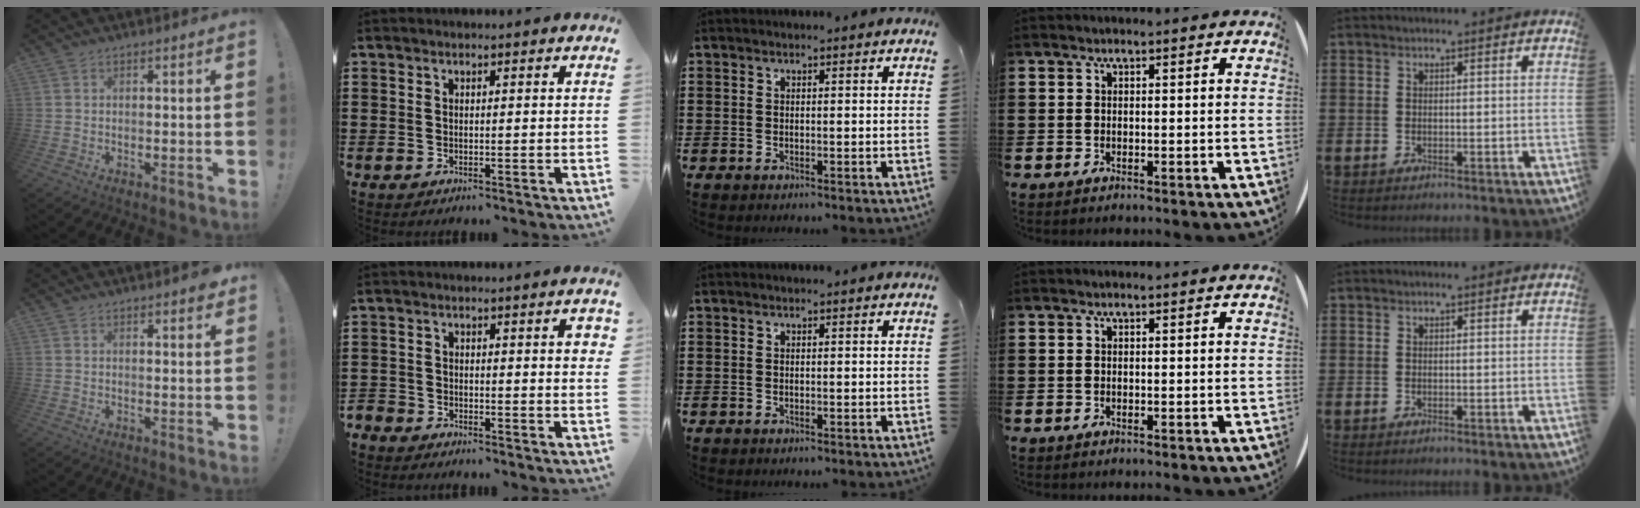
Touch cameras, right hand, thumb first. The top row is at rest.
{"thumb": {"total": 2.2, "force": [1.9, 0.9, 0.7], "torque": [0.006, -0.014, 0.033]}, "index": {"total": 2.3, "force": [-1.7, 0.7, 1.2], "torque": [-0.020, 0.007, -0.038]}}